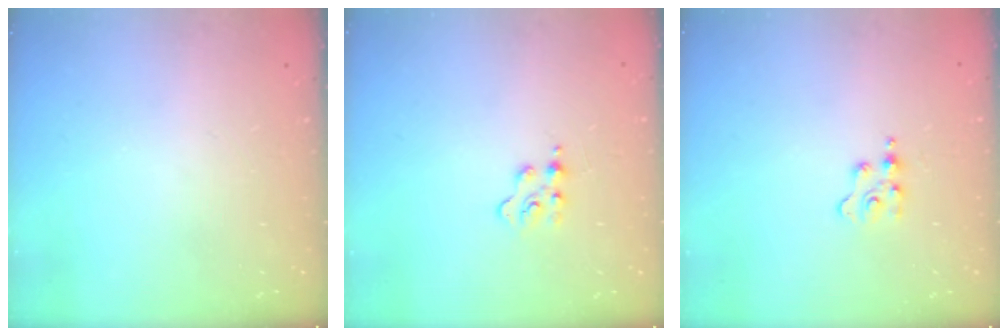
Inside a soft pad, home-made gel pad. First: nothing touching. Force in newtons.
{"total": 2.4, "press": 2.4, "slide": 0.3}
{"total": 2.5, "press": 2.4, "slide": 0.4}